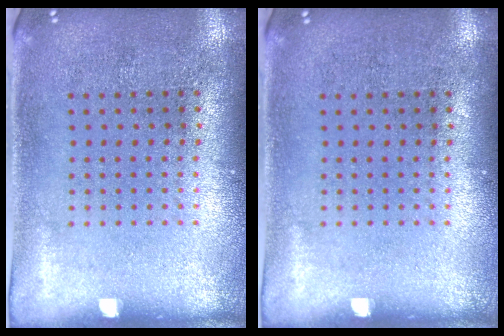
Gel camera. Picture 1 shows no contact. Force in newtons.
{"total": 0.0}